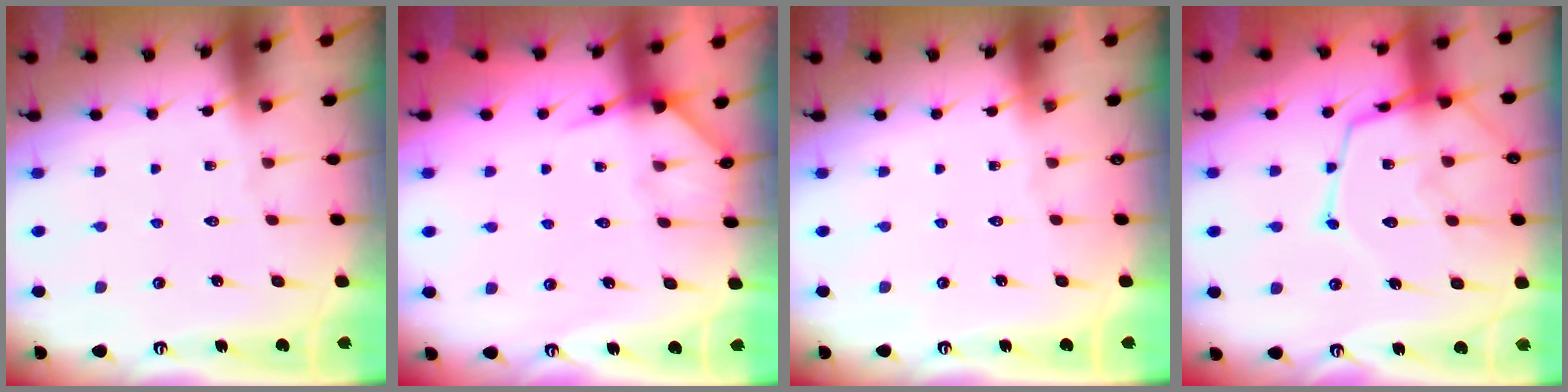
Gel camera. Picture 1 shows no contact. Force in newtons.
{"total": 6.2, "press": 6.2, "slide": 0.5}
{"total": 0.0}
{"total": 17.2, "press": 17.1, "slide": 1.5}